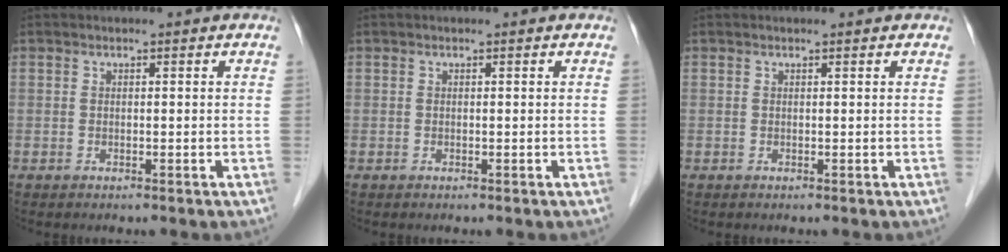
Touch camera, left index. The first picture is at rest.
{"total": 0.0}
{"total": 0.6, "force": [0.5, 0.2, 0.0], "torque": [-0.002, 0.002, 0.009]}